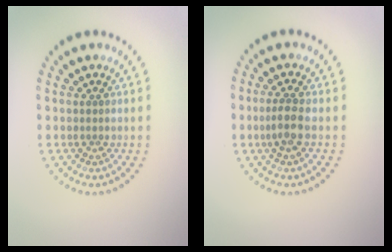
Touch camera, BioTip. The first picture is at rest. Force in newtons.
{"total": 2.2, "press": 1.9, "slide": 1.0}